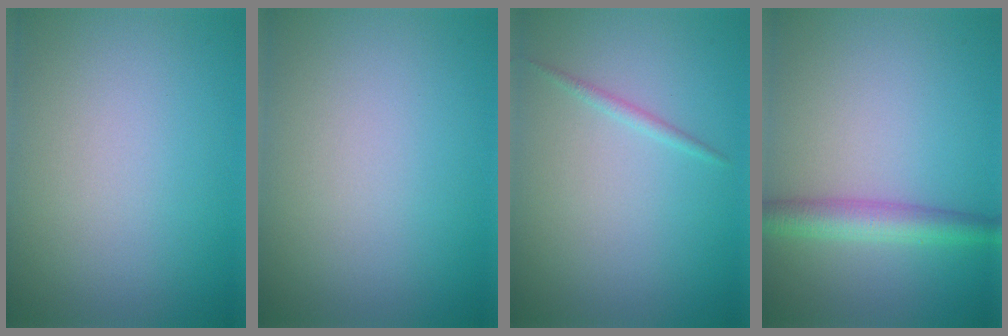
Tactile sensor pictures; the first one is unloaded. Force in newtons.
{"total": 0.0}
{"total": 0.8, "press": 0.8, "slide": 0.0}
{"total": 3.5, "press": 3.5, "slide": 0.1}